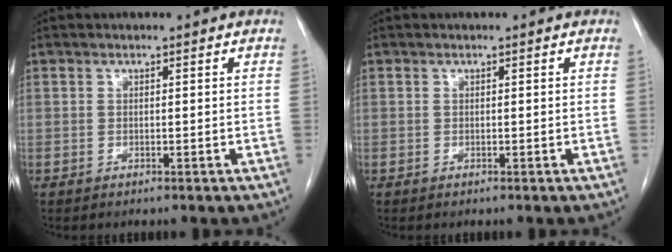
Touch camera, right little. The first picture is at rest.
{"total": 0.0}